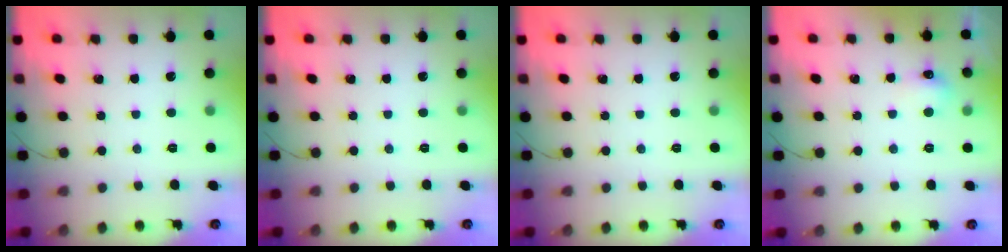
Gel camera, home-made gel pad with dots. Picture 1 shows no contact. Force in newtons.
{"total": 0.0}
{"total": 0.0}
{"total": 5.4, "press": 5.2, "slide": 1.5}